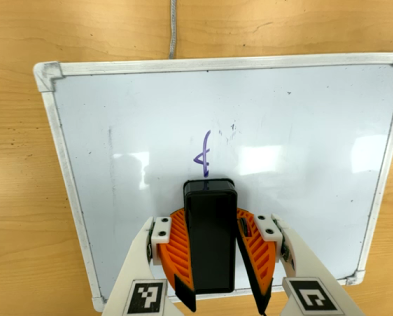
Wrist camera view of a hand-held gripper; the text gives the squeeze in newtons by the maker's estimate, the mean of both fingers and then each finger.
{"total": 9.6, "left": 9.8, "right": 9.4}